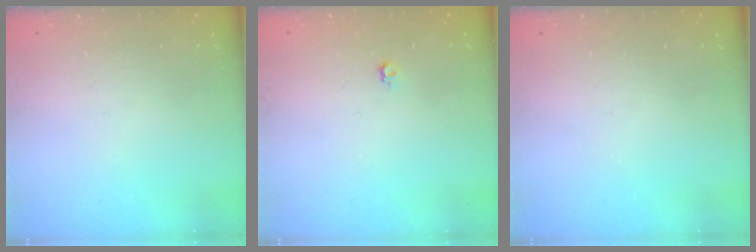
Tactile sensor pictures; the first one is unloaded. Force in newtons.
{"total": 3.6, "press": 3.5, "slide": 0.8}
{"total": 0.0}